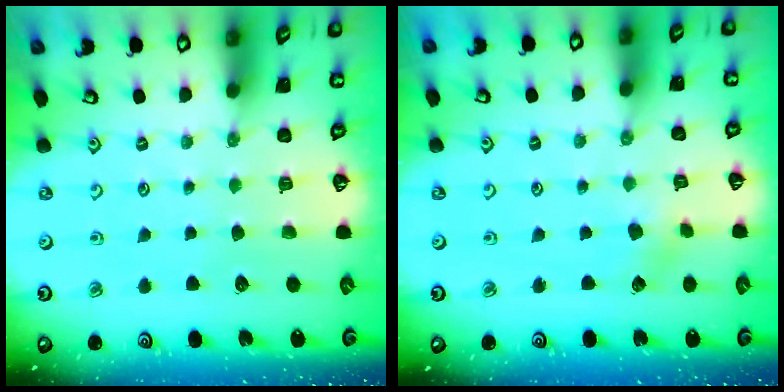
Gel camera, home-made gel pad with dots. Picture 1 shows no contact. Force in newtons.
{"total": 2.7, "press": 2.7, "slide": 0.4}